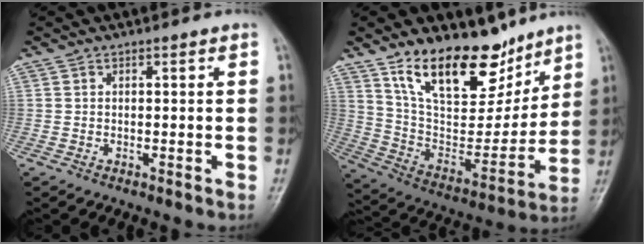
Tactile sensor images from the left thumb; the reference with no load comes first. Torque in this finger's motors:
{"motor_torque": [0.28, 0.44, 1.52, -1.25, 0.24]}